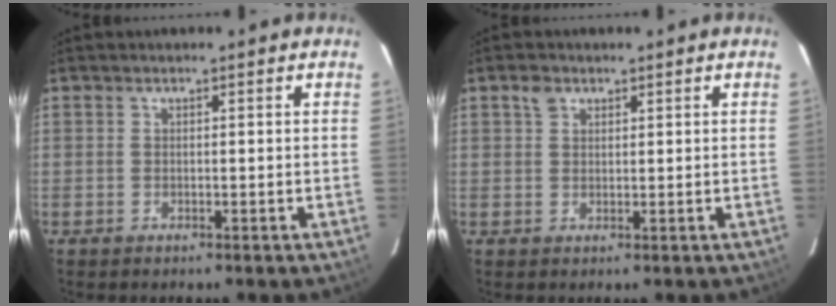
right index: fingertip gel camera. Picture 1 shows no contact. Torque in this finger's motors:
{"motor_torque": [0.02, 0.00, 0.01, 0.02]}